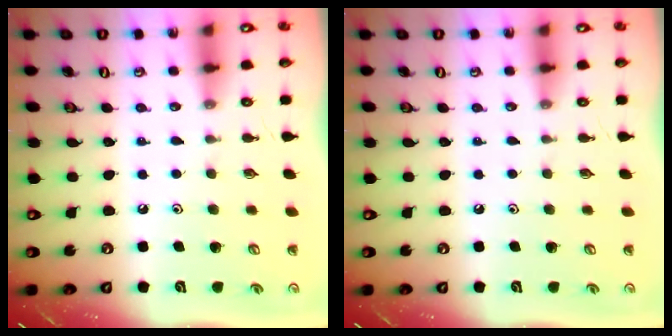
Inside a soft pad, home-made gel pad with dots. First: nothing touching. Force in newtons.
{"total": 0.0}